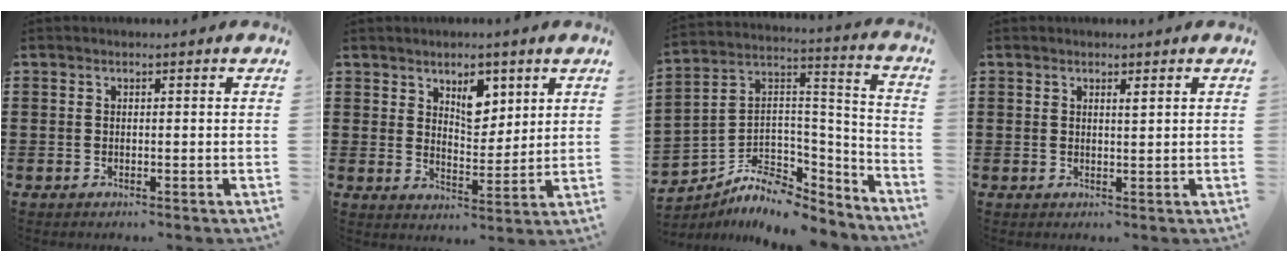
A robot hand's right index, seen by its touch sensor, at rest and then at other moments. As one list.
[{"total": 6.1, "force": [3.5, 3.4, 3.6], "torque": [-0.051, 0.000, 0.056]}, {"total": 7.3, "force": [-5.3, 4.3, 2.4], "torque": [-0.059, -0.006, -0.099]}, {"total": 1.1, "force": [0.8, 0.2, 0.7], "torque": [-0.007, -0.003, 0.013]}]